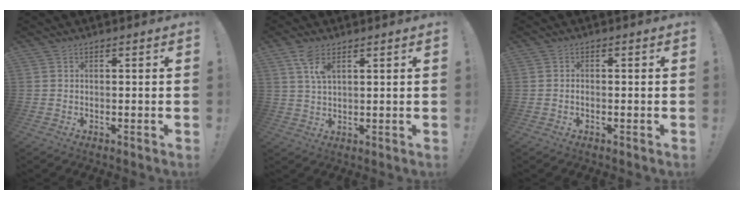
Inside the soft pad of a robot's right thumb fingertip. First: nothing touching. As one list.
[{"total": 5.7, "force": [3.0, 2.5, 4.1], "torque": [-0.078, -0.008, 0.054]}, {"total": 0.7, "force": [-0.4, 0.3, 0.4], "torque": [-0.010, 0.002, -0.008]}]